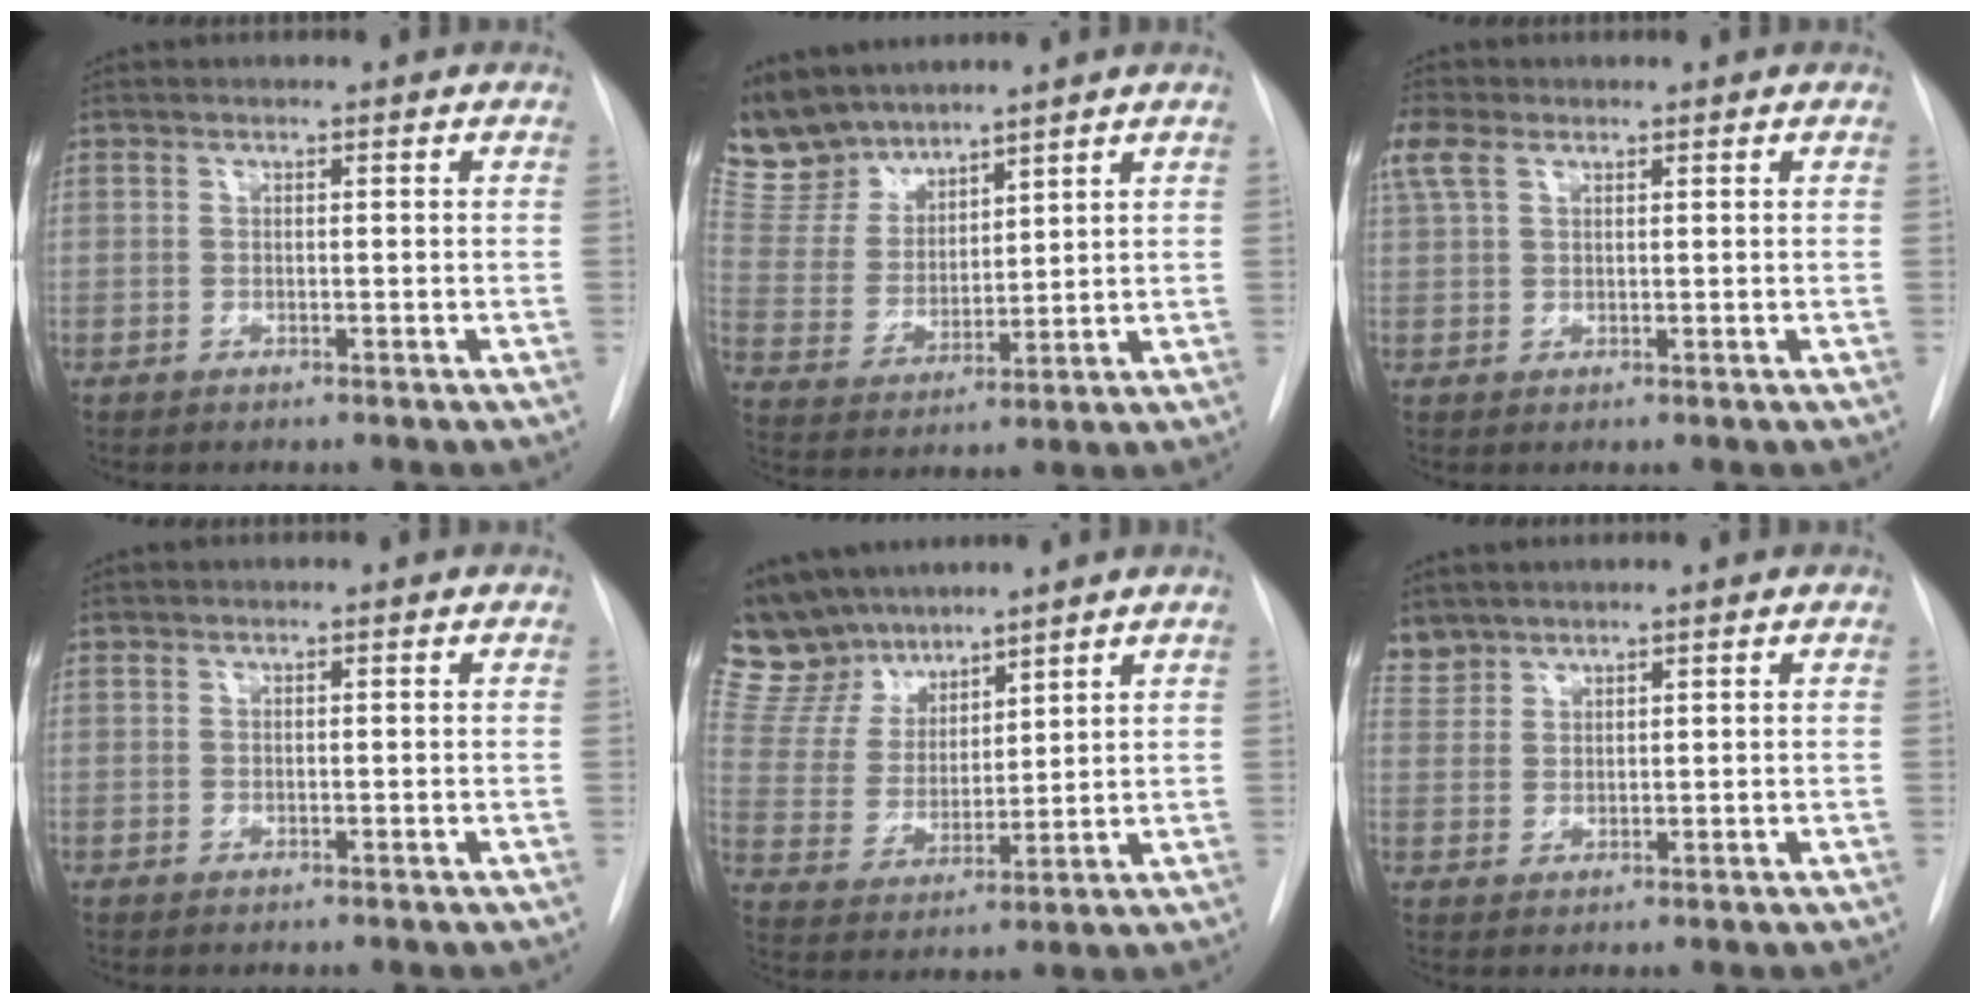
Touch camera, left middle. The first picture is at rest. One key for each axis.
{"total": 8.9, "fx": 8.3, "fy": 3.1, "fz": 1.0, "tx": -0.036, "ty": 0.008, "tz": 0.183}
{"total": 4.3, "fx": 2.5, "fy": 2.3, "fz": 2.7, "tx": -0.080, "ty": 0.025, "tz": 0.055}
{"total": 0.0}
{"total": 11.7, "fx": 10.5, "fy": 4.7, "fz": 2.3, "tx": -0.060, "ty": 0.016, "tz": 0.215}
{"total": 3.6, "fx": 3.3, "fy": 1.3, "fz": -0.2, "tx": 0.002, "ty": 0.013, "tz": 0.072}